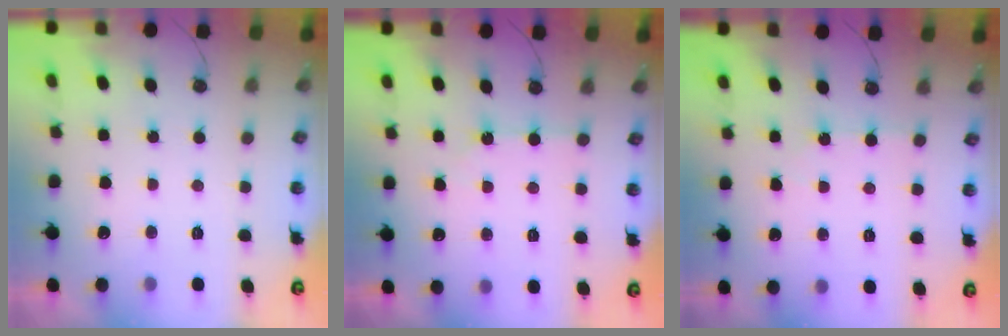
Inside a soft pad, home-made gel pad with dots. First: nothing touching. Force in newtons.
{"total": 2.1, "press": 2.1, "slide": 0.4}
{"total": 3.2, "press": 3.2, "slide": 0.5}